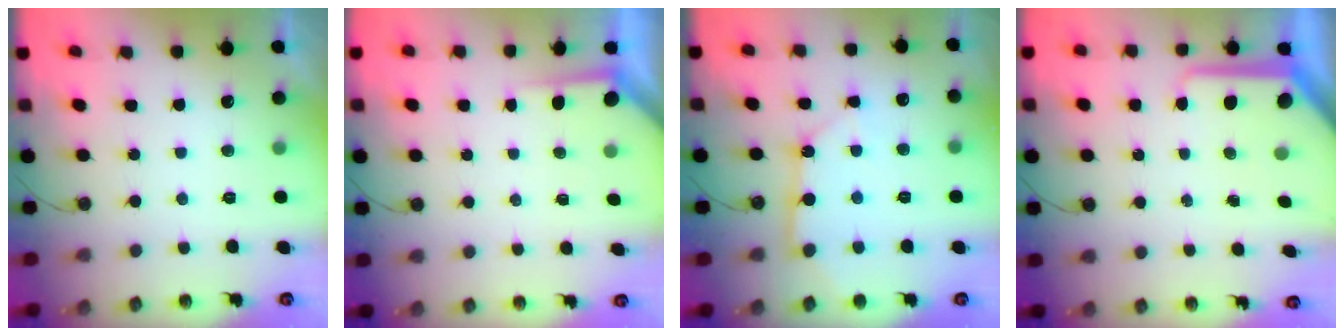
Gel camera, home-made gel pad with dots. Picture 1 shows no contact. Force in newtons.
{"total": 2.2, "press": 2.2, "slide": 0.3}
{"total": 8.8, "press": 8.7, "slide": 0.7}
{"total": 9.1, "press": 9.0, "slide": 0.9}